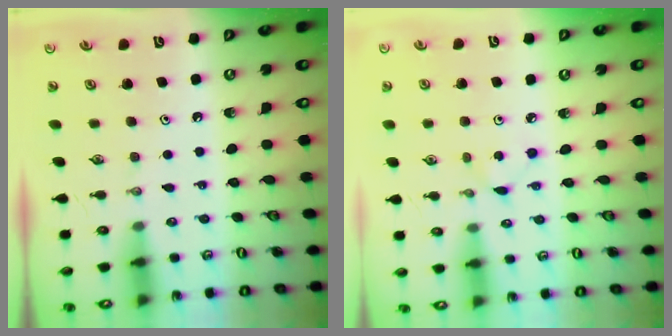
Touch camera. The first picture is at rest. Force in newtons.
{"total": 3.0, "press": 3.0, "slide": 0.3}